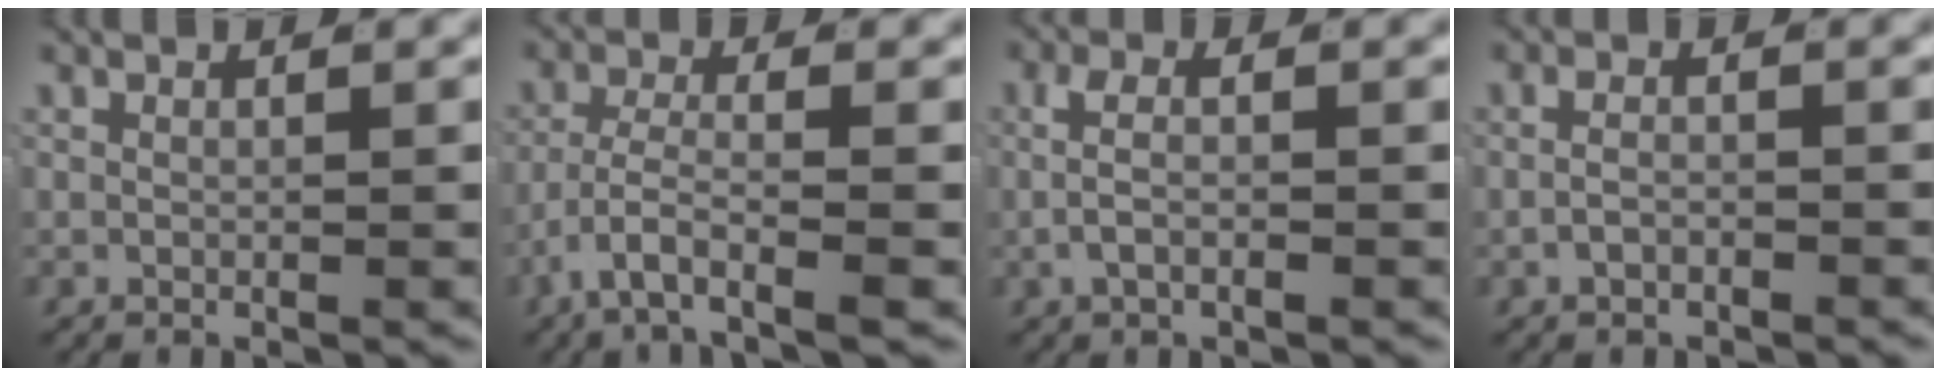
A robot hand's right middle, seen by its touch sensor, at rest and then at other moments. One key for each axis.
{"total": 4.6, "fx": -2.9, "fy": 1.0, "fz": 3.4, "tx": -0.077, "ty": -0.019, "tz": -0.043}
{"total": 2.8, "fx": -0.5, "fy": 1.2, "fz": 2.5, "tx": -0.046, "ty": -0.004, "tz": -0.010}
{"total": 1.3, "fx": -1.0, "fy": 0.3, "fz": 0.8, "tx": -0.012, "ty": -0.002, "tz": -0.016}